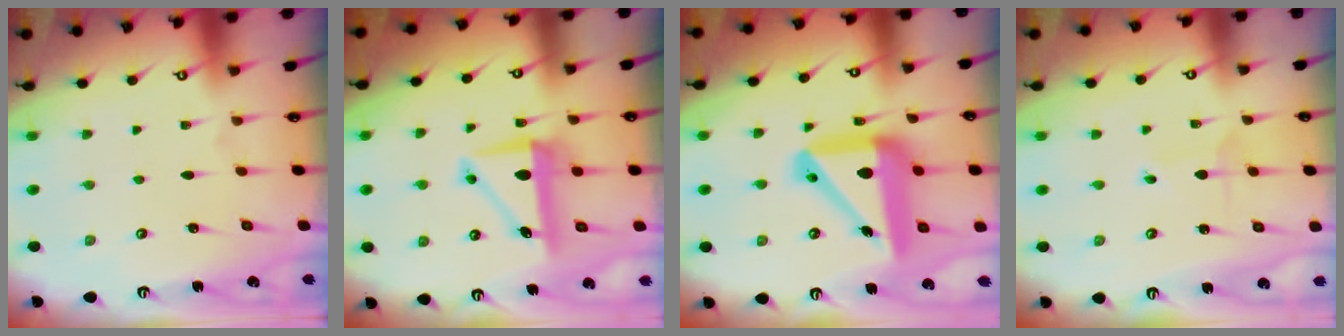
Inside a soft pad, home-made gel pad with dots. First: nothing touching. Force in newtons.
{"total": 7.1, "press": 7.0, "slide": 1.2}
{"total": 20.4, "press": 20.2, "slide": 3.0}
{"total": 2.8, "press": 2.7, "slide": 0.3}